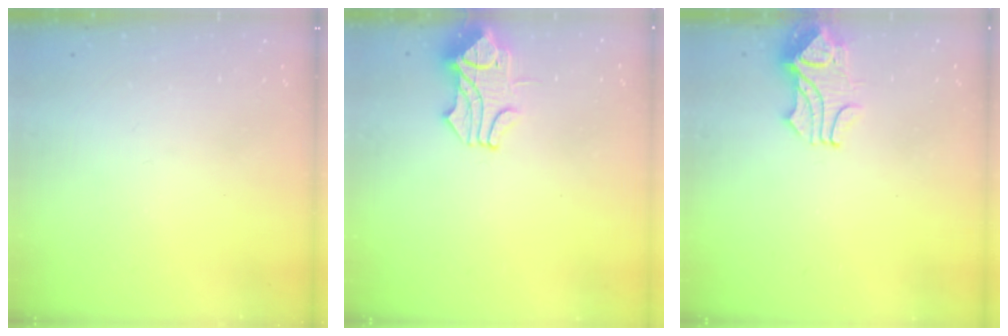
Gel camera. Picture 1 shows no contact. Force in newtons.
{"total": 1.2, "press": 0.9, "slide": 0.8}
{"total": 2.1, "press": 2.0, "slide": 0.7}